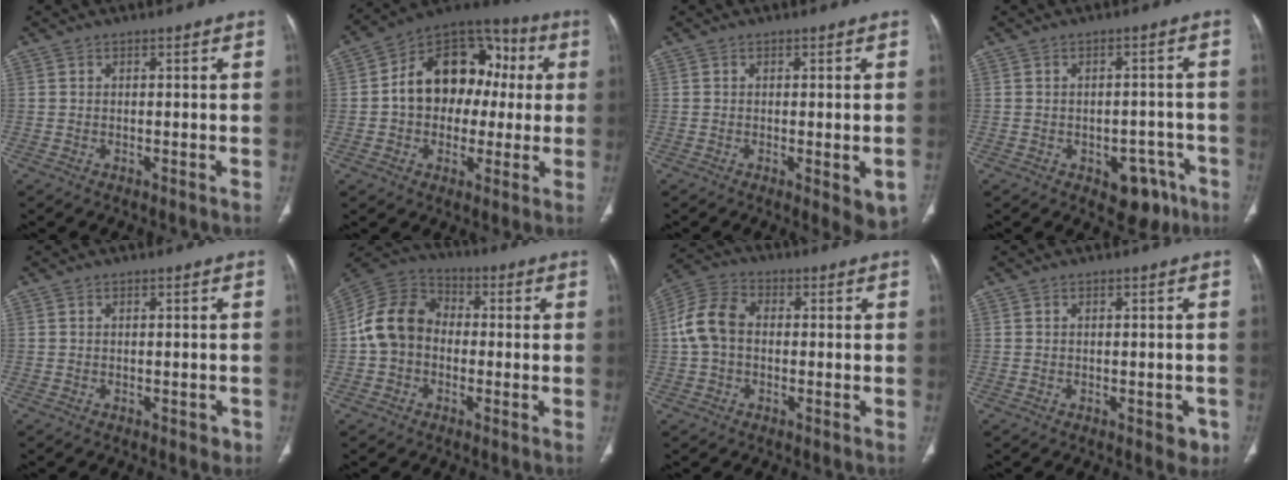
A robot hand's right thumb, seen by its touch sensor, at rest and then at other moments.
{"total": 18.4, "force": [1.2, 13.7, 12.2], "torque": [-0.135, 0.047, 0.011]}
{"total": 5.8, "force": [-2.0, 1.9, 5.1], "torque": [-0.049, -0.011, -0.022]}
{"total": 7.6, "force": [-4.1, 4.8, 4.2], "torque": [-0.019, 0.030, -0.045]}
{"total": 1.2, "force": [-0.2, 0.8, 0.8], "torque": [-0.005, 0.002, 0.000]}
{"total": 11.6, "force": [-0.9, 9.4, 6.8], "torque": [-0.118, 0.035, -0.031]}
{"total": 8.5, "force": [0.0, 6.1, 5.8], "torque": [-0.117, 0.027, -0.009]}
{"total": 2.8, "force": [-0.9, 1.5, 2.1], "torque": [-0.005, 0.004, -0.006]}